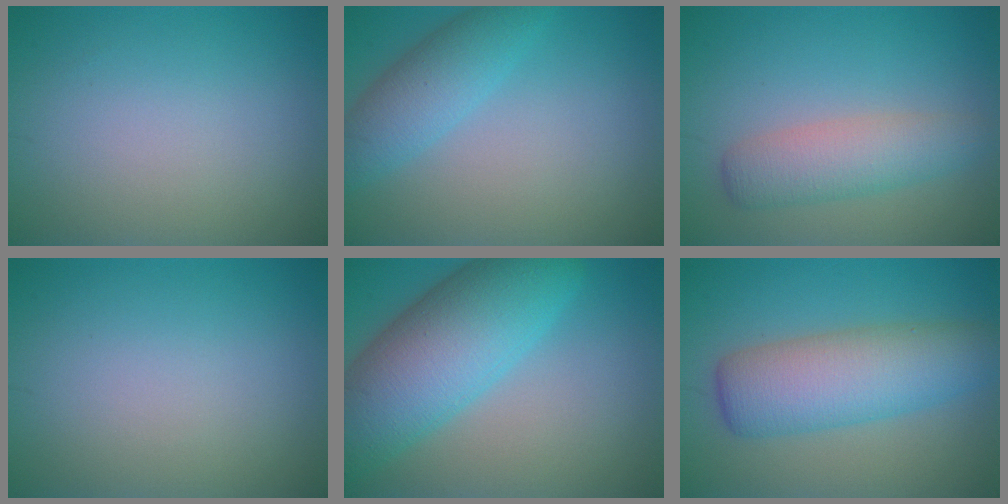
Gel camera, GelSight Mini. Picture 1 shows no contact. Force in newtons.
{"total": 4.0, "press": 4.0, "slide": 0.1}
{"total": 3.9, "press": 3.9, "slide": 0.2}
{"total": 0.0}
{"total": 10.5, "press": 10.5, "slide": 0.3}
{"total": 7.0, "press": 7.0, "slide": 0.2}